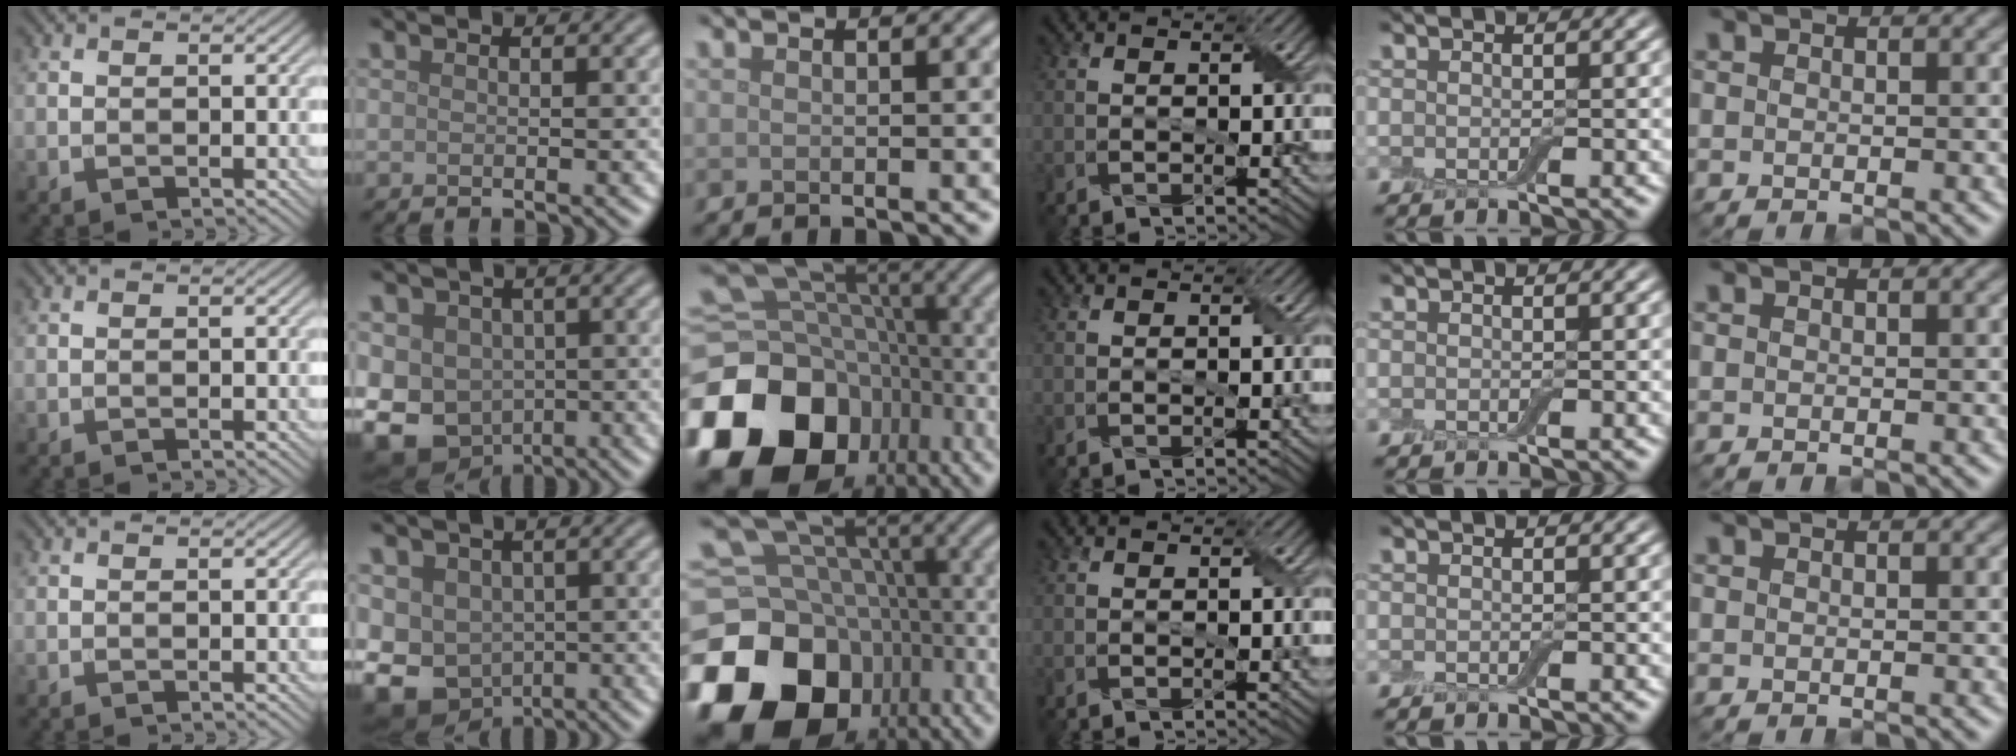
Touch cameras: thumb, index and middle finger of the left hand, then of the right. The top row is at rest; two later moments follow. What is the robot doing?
{"motion": "fold", "object": "aluminum foil"}